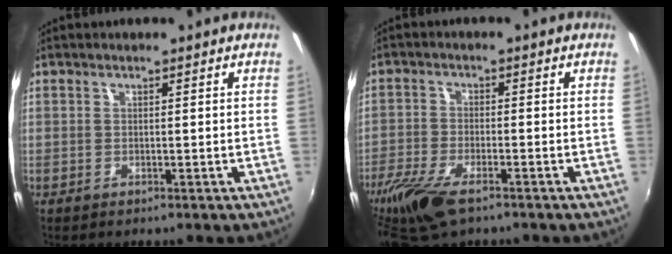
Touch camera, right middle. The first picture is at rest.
{"total": 11.8, "force": [-8.1, 4.1, 7.6], "torque": [-0.183, -0.037, -0.156]}